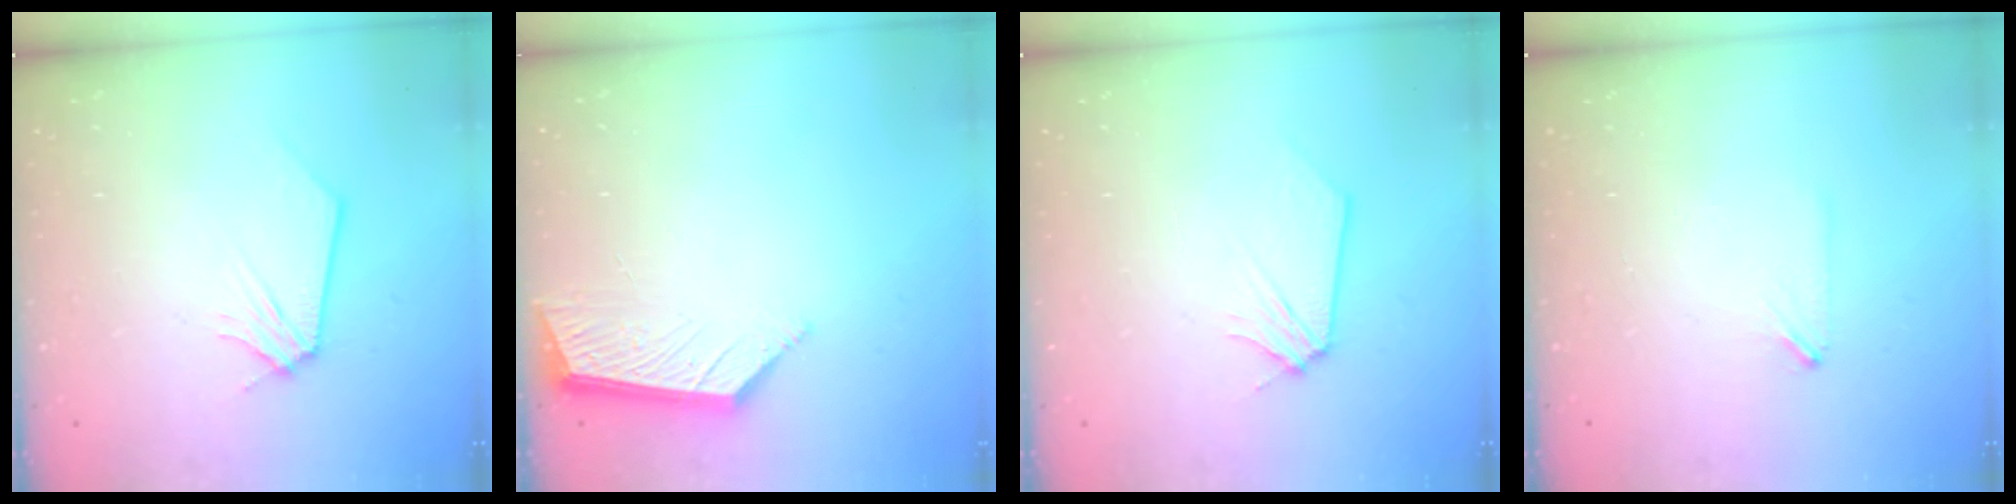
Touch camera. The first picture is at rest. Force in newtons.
{"total": 6.3, "press": 6.3, "slide": 0.2}
{"total": 0.0}
{"total": 0.7, "press": 0.6, "slide": 0.3}